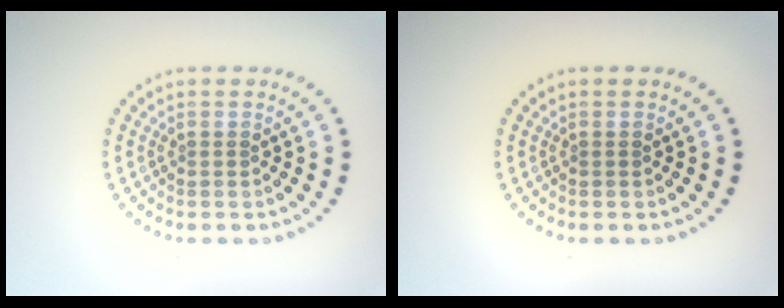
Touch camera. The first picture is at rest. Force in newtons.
{"total": 0.0}